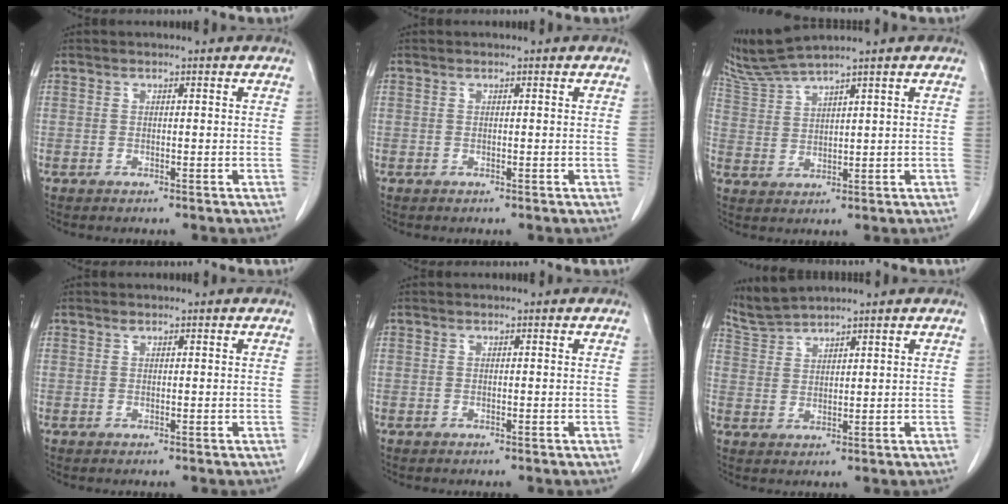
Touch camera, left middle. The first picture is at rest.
{"total": 0.0}
{"total": 5.4, "force": [5.0, -1.5, 1.5], "torque": [-0.047, -0.003, 0.111]}
{"total": 0.0}
{"total": 0.0}
{"total": 3.9, "force": [3.8, -0.8, -0.2], "torque": [-0.007, 0.005, 0.085]}